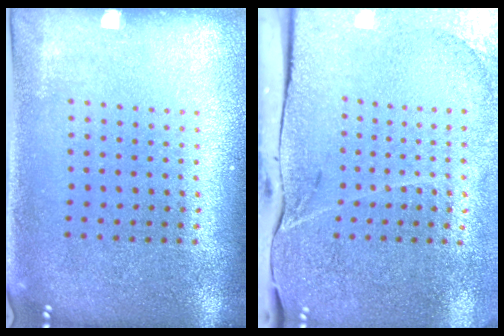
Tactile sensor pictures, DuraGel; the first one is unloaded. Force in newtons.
{"total": 3.9, "press": 3.3, "slide": 2.0}